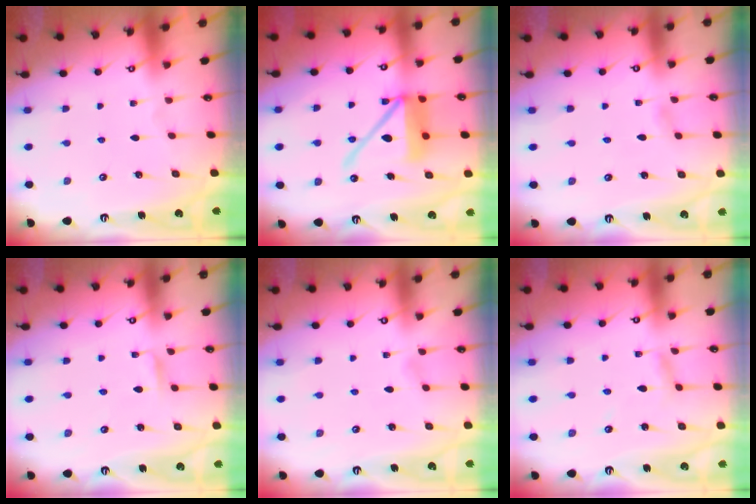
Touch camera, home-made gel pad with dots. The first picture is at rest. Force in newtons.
{"total": 13.4, "press": 13.2, "slide": 2.1}
{"total": 2.6, "press": 2.6, "slide": 0.4}
{"total": 2.5, "press": 2.5, "slide": 0.3}
{"total": 0.9, "press": 0.9, "slide": 0.1}
{"total": 2.9, "press": 2.9, "slide": 0.3}